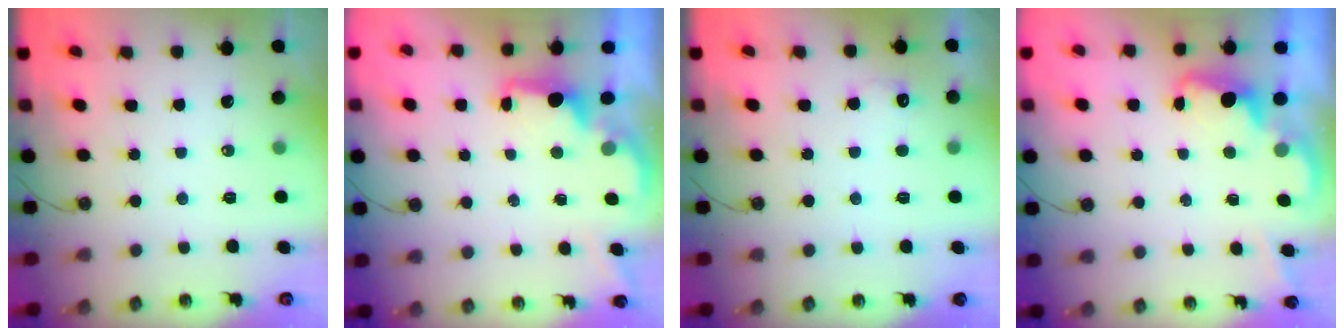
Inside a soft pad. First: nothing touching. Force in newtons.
{"total": 1.8, "press": 1.6, "slide": 0.8}
{"total": 4.9, "press": 4.9, "slide": 0.7}
{"total": 2.0, "press": 2.0, "slide": 0.6}